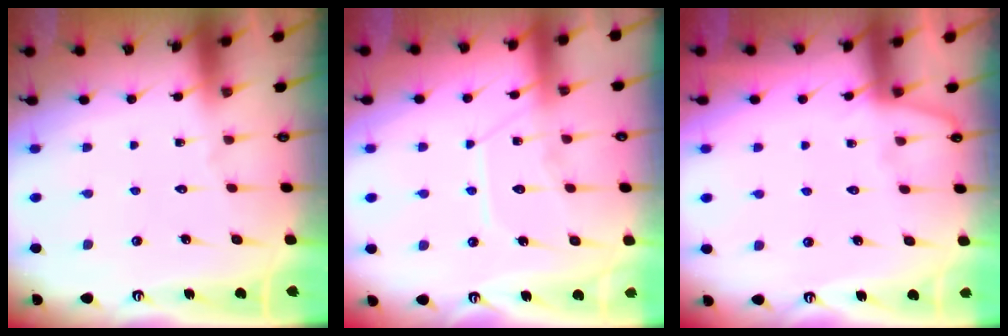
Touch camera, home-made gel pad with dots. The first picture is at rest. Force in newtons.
{"total": 10.2, "press": 10.2, "slide": 0.9}
{"total": 2.0, "press": 2.0, "slide": 0.4}